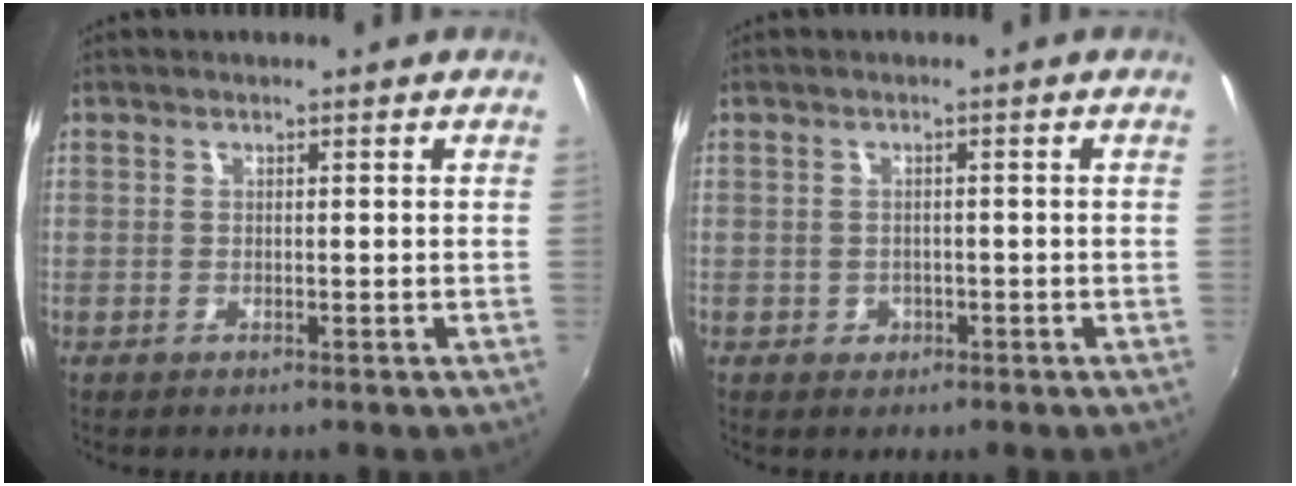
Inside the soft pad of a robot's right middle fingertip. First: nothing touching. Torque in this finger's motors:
{"motor_torque": [0.43, -0.30, 0.07, 0.00]}